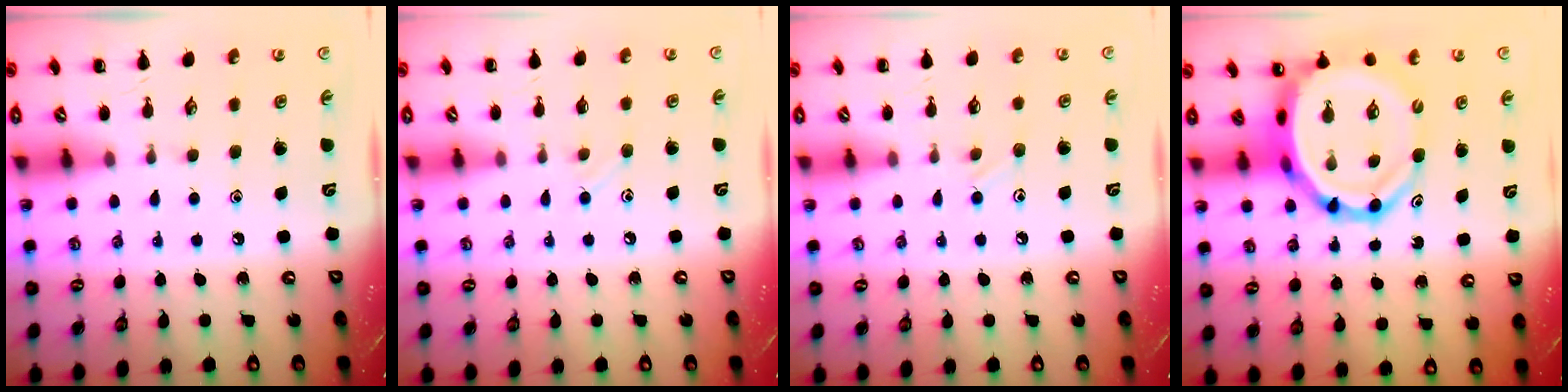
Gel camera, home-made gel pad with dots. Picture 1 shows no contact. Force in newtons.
{"total": 4.3, "press": 4.1, "slide": 1.4}
{"total": 6.7, "press": 6.4, "slide": 2.2}
{"total": 11.2, "press": 10.7, "slide": 3.4}